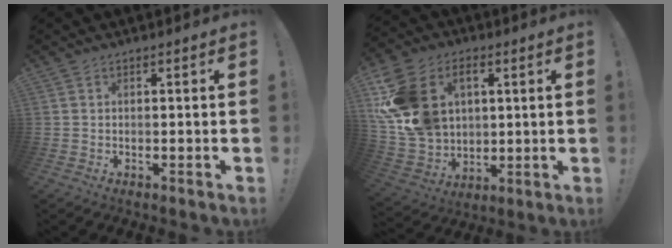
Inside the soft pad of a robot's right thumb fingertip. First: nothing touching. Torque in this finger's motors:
{"motor_torque": [1.25, 1.28, 1.21, 0.81, 0.44]}